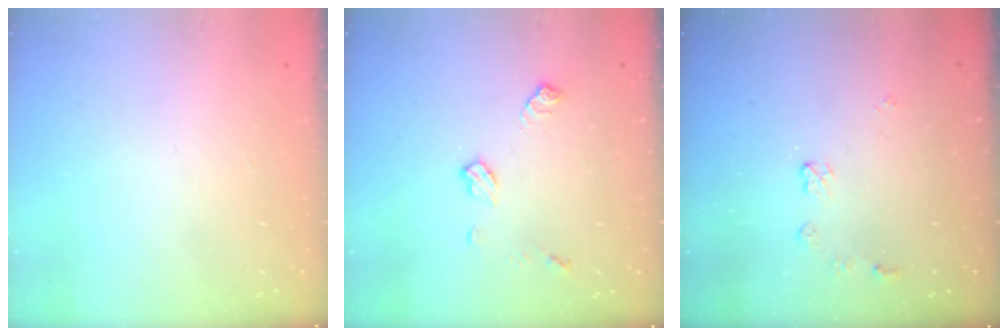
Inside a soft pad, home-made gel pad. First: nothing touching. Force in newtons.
{"total": 7.7, "press": 7.7, "slide": 0.3}
{"total": 5.2, "press": 5.2, "slide": 0.5}